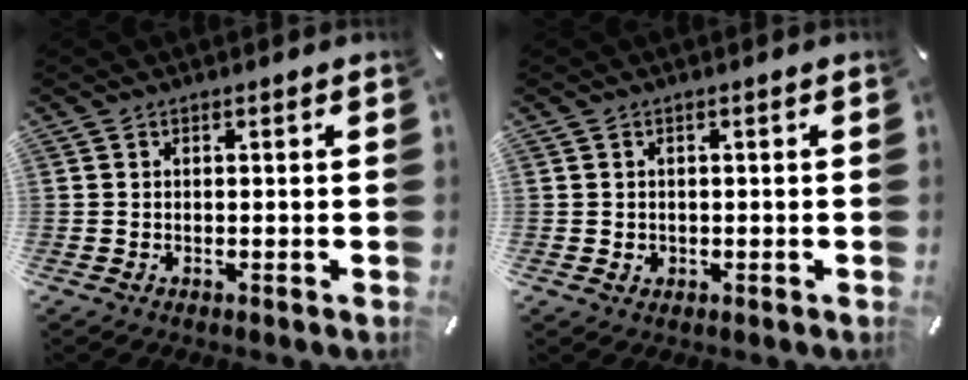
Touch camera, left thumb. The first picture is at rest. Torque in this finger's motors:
{"motor_torque": [0.02, -0.04, 0.00, -0.30, 0.00]}